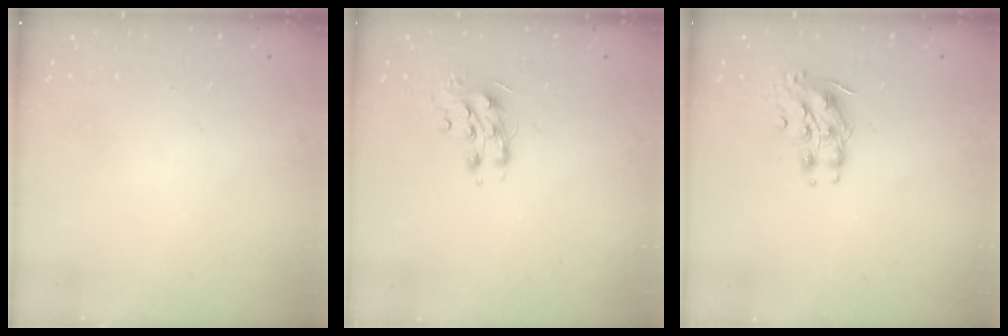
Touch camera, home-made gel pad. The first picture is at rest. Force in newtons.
{"total": 8.4, "press": 8.4, "slide": 0.2}
{"total": 8.4, "press": 8.4, "slide": 0.5}